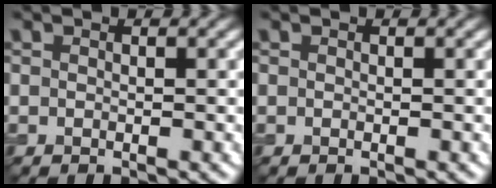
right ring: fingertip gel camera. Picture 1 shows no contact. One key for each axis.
{"total": 0.0}